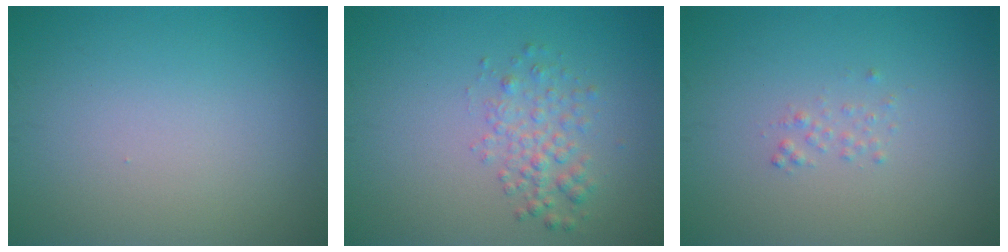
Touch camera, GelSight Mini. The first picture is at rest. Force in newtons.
{"total": 2.4, "press": 2.4, "slide": 0.1}
{"total": 0.7, "press": 0.7, "slide": 0.1}